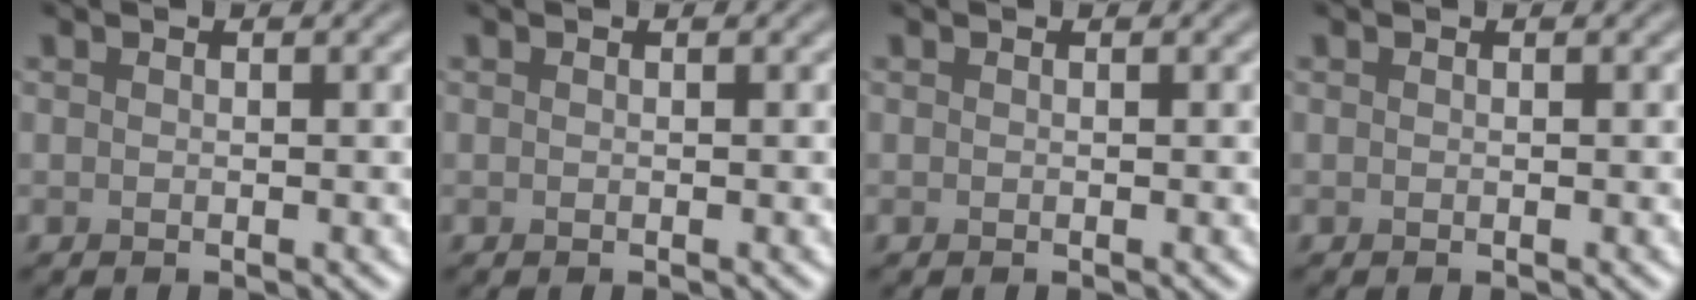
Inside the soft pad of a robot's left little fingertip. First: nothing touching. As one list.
[{"total": 0.0}, {"total": 0.0}, {"total": 0.0}]